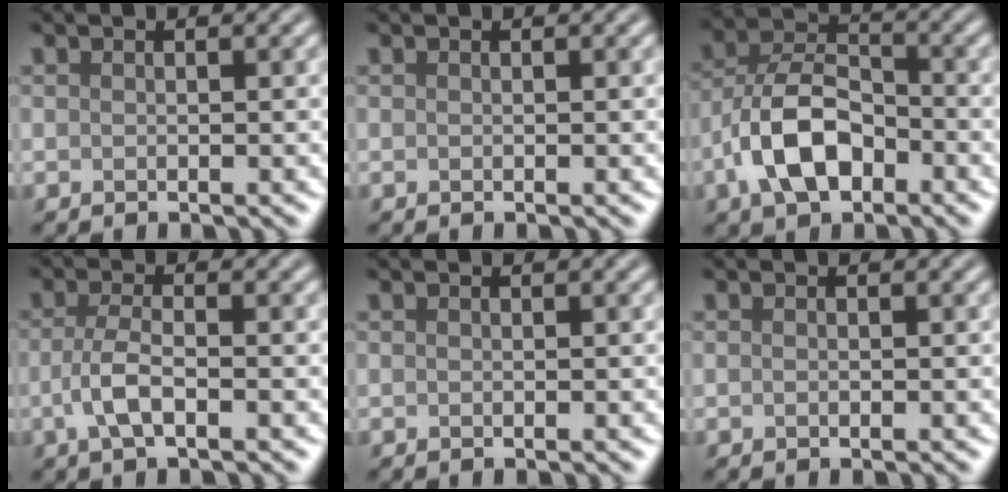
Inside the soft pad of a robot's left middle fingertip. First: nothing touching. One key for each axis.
{"total": 0.0}
{"total": 7.2, "fx": -2.9, "fy": 4.1, "fz": 5.1, "tx": -0.098, "ty": 0.006, "tz": -0.059}
{"total": 3.0, "fx": -0.9, "fy": 1.0, "fz": 2.6, "tx": -0.059, "ty": 0.000, "tz": -0.024}
{"total": 0.0}
{"total": 0.0}